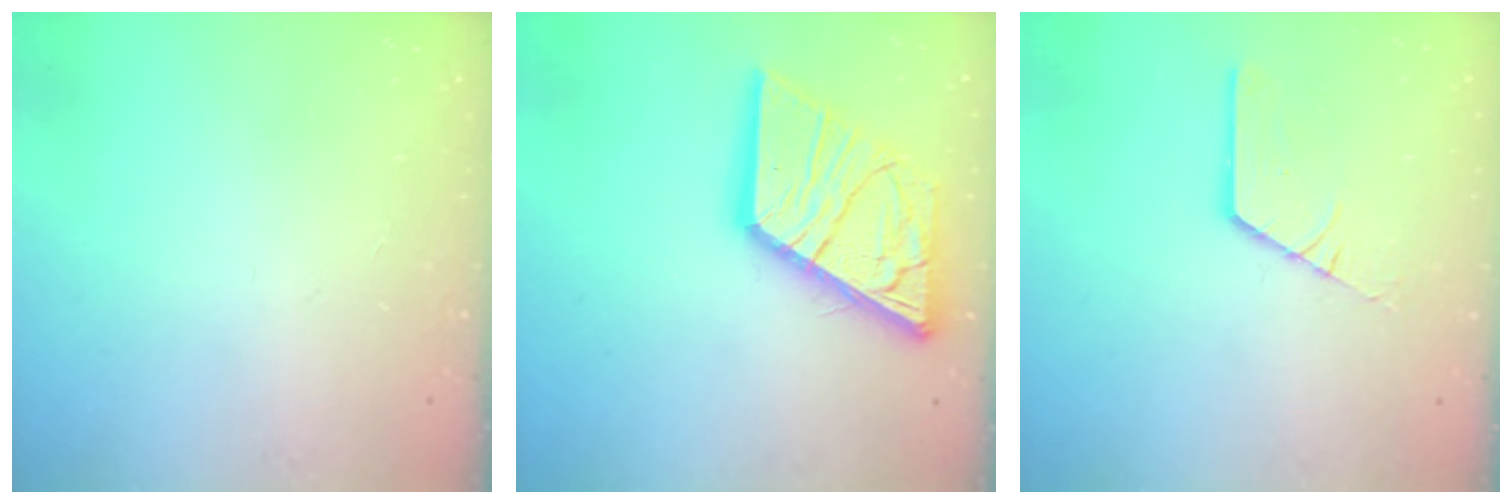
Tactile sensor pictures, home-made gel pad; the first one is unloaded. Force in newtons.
{"total": 20.3, "press": 20.1, "slide": 2.6}
{"total": 2.6, "press": 2.6, "slide": 0.2}